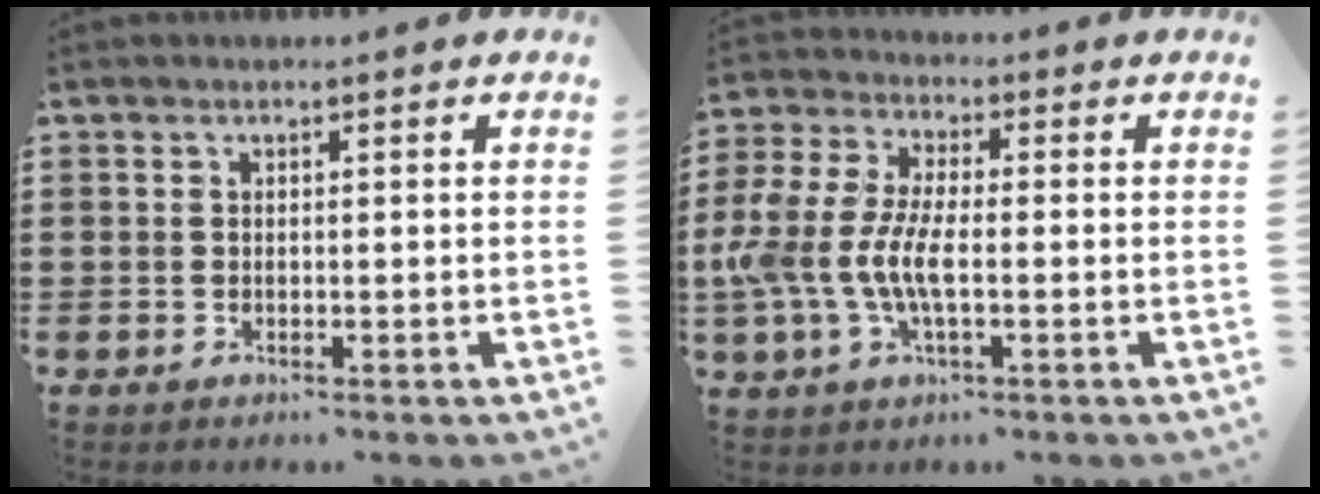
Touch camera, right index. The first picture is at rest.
{"total": 7.7, "force": [-1.8, 3.4, 6.7], "torque": [-0.171, -0.012, -0.044]}